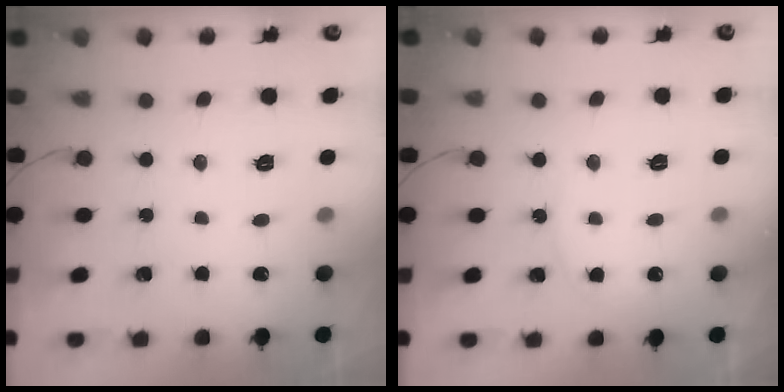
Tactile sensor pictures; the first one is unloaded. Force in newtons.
{"total": 3.3, "press": 3.3, "slide": 0.5}